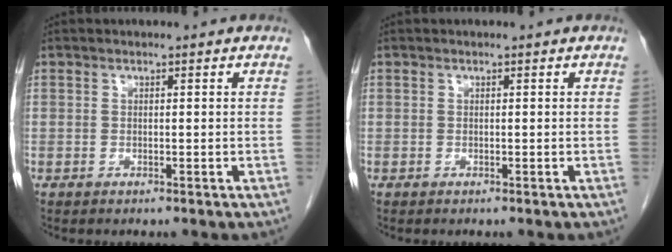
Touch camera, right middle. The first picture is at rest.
{"total": 0.0}